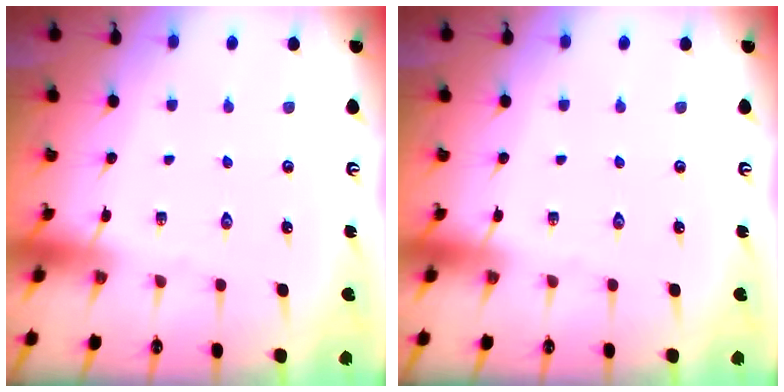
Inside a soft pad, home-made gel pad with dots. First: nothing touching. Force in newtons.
{"total": 0.0}